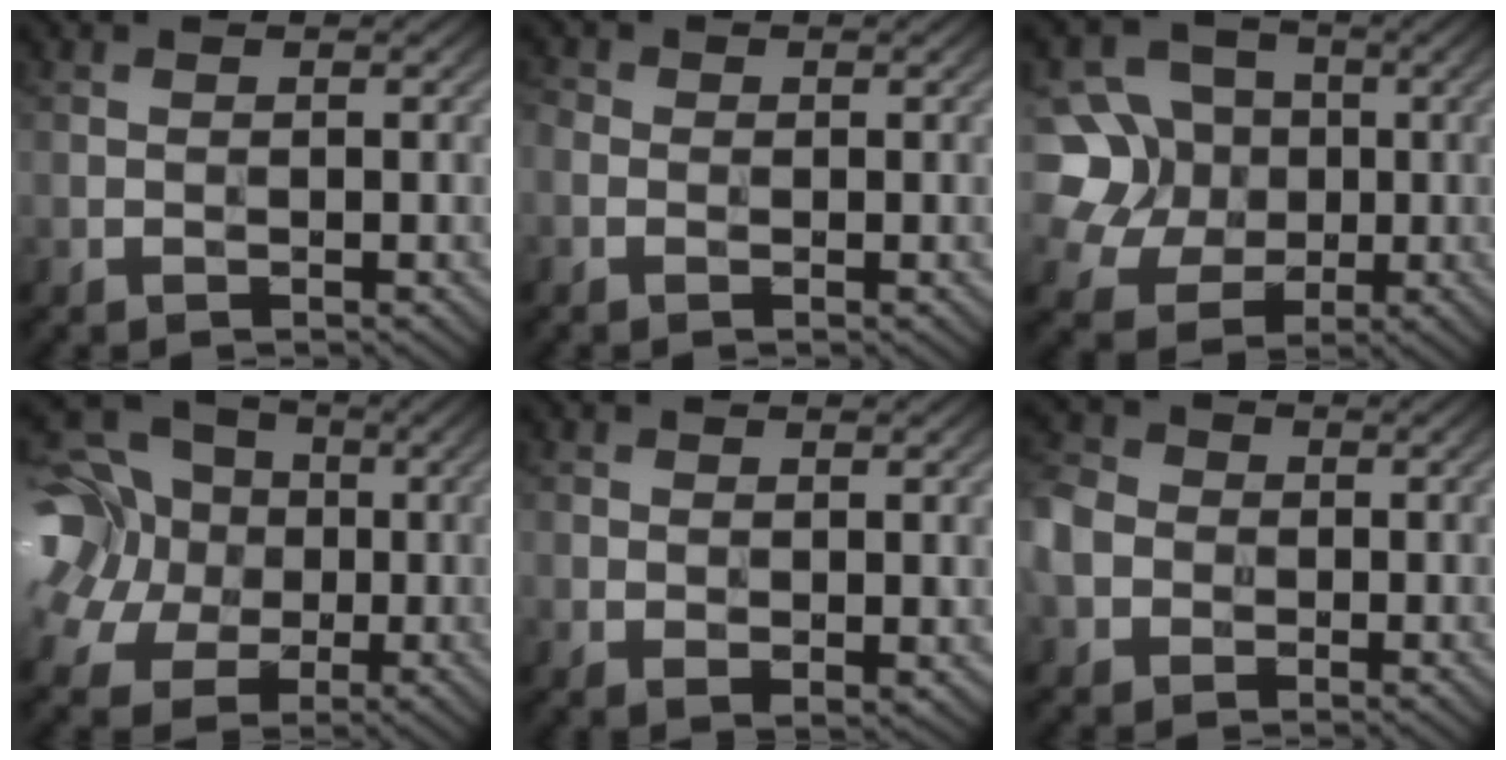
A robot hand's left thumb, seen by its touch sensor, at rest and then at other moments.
{"total": 1.6, "force": [-0.4, 1.4, 0.7], "torque": [-0.017, 0.000, -0.014]}
{"total": 10.9, "force": [0.1, 10.0, 4.3], "torque": [-0.139, 0.006, -0.022]}
{"total": 16.9, "force": [2.5, 14.3, 8.6], "torque": [-0.266, 0.044, 0.019]}
{"total": 2.2, "force": [0.7, 1.2, 1.7], "torque": [-0.032, -0.010, 0.019]}
{"total": 6.6, "force": [-1.1, 5.6, 3.3], "torque": [-0.111, -0.004, -0.033]}